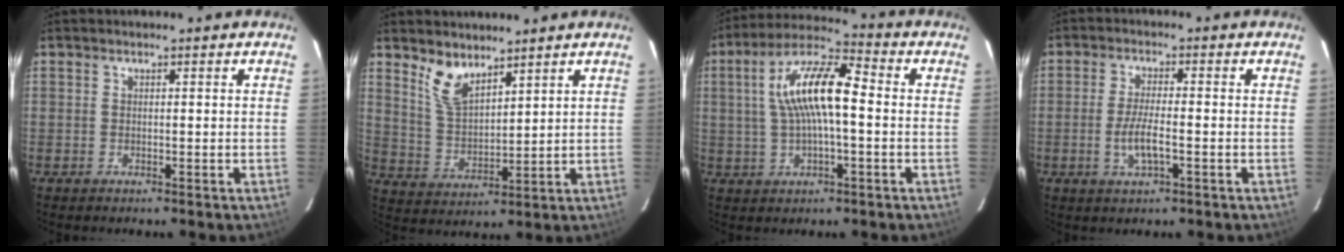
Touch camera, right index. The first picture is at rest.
{"total": 7.1, "force": [5.2, 2.8, 3.9], "torque": [-0.076, -0.002, 0.110]}
{"total": 12.8, "force": [0.7, 3.9, 12.2], "torque": [-0.229, 0.024, 0.009]}
{"total": 5.4, "force": [-1.8, 1.3, 4.9], "torque": [-0.098, -0.006, -0.033]}